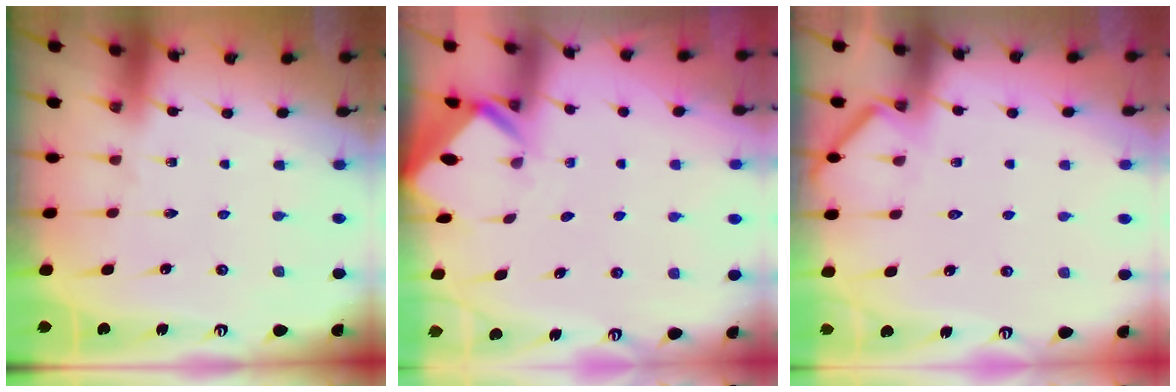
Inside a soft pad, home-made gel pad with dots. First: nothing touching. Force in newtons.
{"total": 2.4, "press": 2.4, "slide": 0.1}
{"total": 3.8, "press": 3.8, "slide": 0.5}